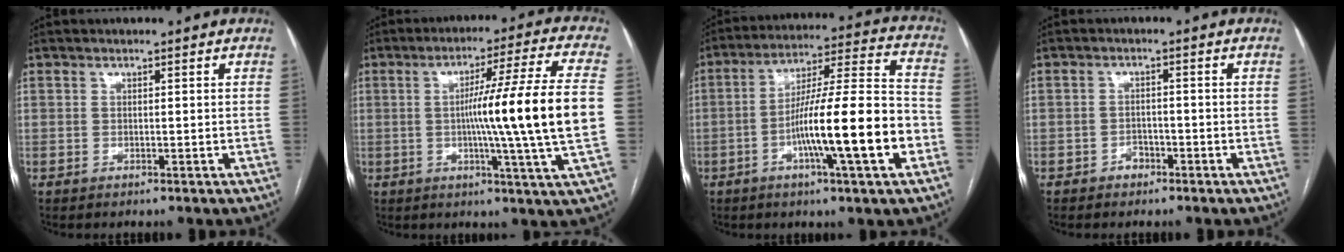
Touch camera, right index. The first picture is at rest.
{"total": 17.2, "force": [-0.8, -2.4, 17.0], "torque": [-0.258, -0.005, -0.025]}
{"total": 17.6, "force": [-5.3, 0.5, 16.7], "torque": [-0.273, 0.005, -0.087]}
{"total": 1.9, "force": [-1.4, 1.2, 0.7], "torque": [-0.010, 0.006, -0.022]}